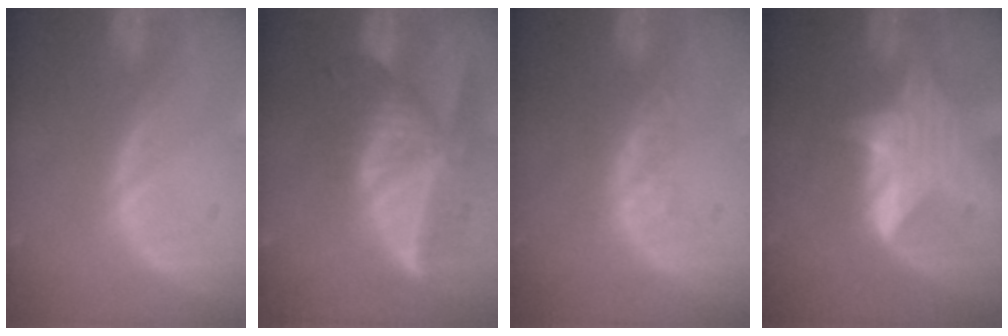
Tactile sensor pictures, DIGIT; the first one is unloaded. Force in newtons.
{"total": 8.4, "press": 7.9, "slide": 3.0}
{"total": 2.2, "press": 1.6, "slide": 1.5}
{"total": 6.1, "press": 5.7, "slide": 2.1}